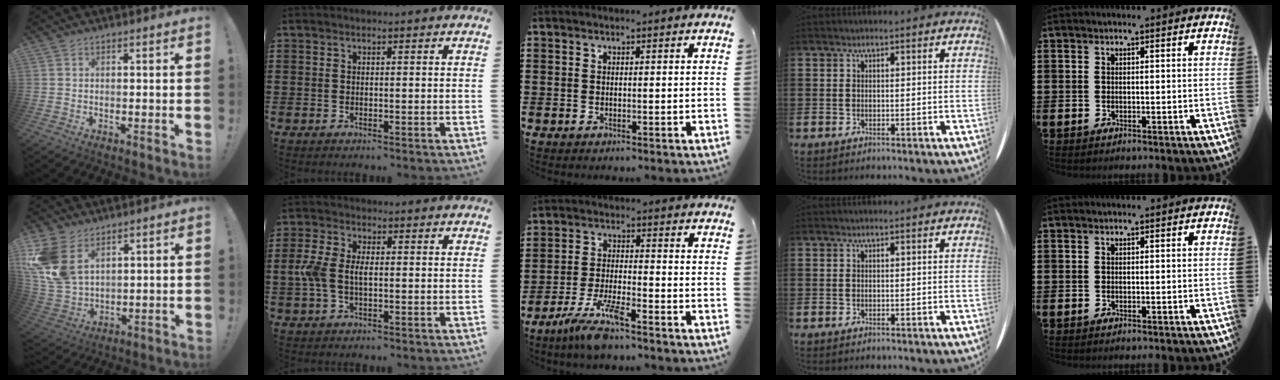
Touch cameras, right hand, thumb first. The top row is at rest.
{"thumb": {"total": 13.3, "force": [5.9, 8.9, 7.9], "torque": [-0.165, -0.034, 0.119]}, "index": {"total": 4.9, "force": [-0.4, 2.6, 4.1], "torque": [-0.107, -0.003, -0.016]}, "middle": {"total": 7.3, "force": [-5.4, 0.7, 4.8], "torque": [-0.107, -0.014, -0.105]}}